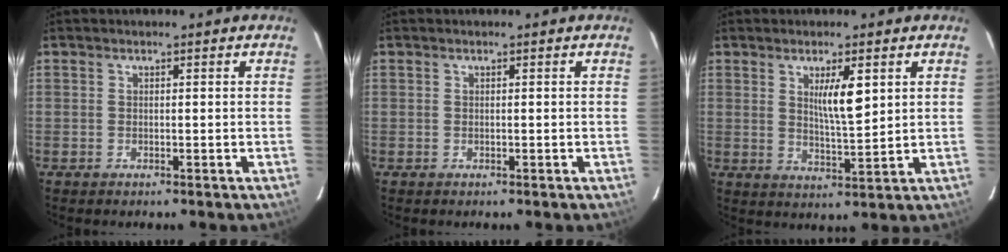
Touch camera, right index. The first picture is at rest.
{"total": 0.0}
{"total": 5.9, "force": [2.2, 1.0, 5.4], "torque": [-0.094, -0.007, 0.040]}